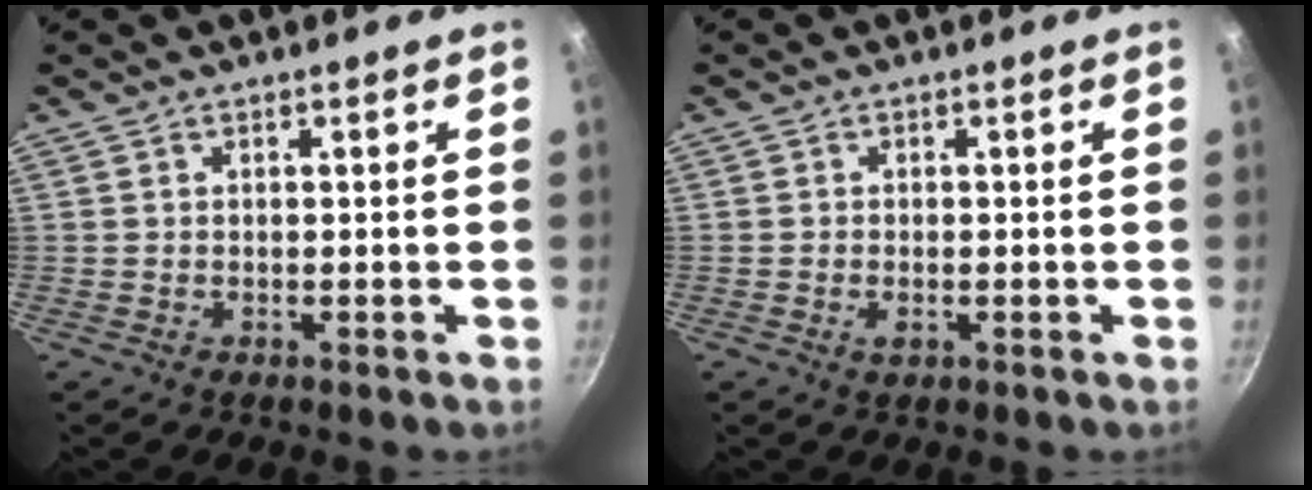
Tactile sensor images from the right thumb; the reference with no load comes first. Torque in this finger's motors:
{"motor_torque": [-0.48, 0.17, -0.28, 0.19, -0.01]}